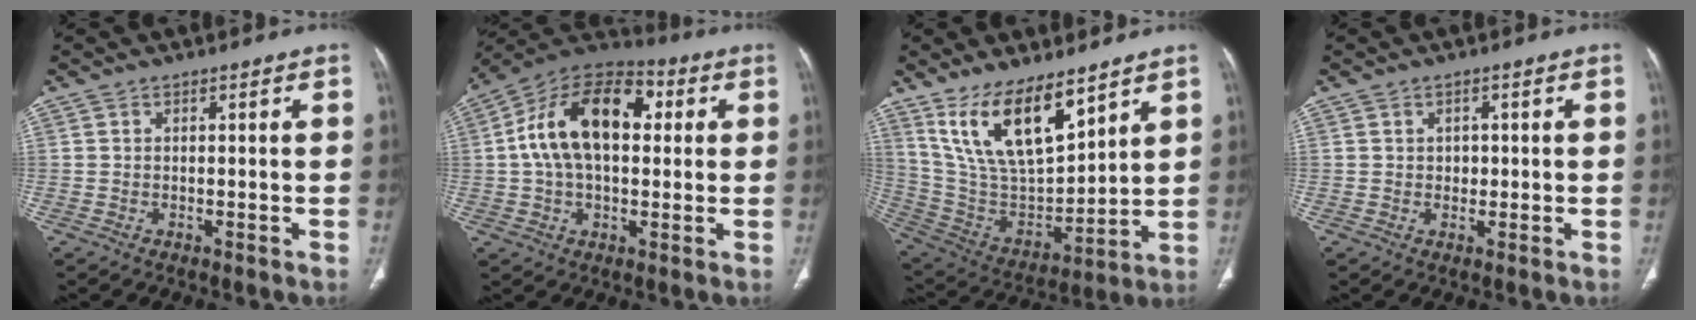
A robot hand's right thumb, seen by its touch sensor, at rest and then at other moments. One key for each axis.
{"total": 18.2, "fx": 2.9, "fy": 10.9, "fz": 14.3, "tx": -0.232, "ty": 0.033, "tz": 0.042}
{"total": 18.1, "fx": 11.6, "fy": 7.1, "fz": 11.9, "tx": -0.183, "ty": -0.059, "tz": 0.239}
{"total": 2.0, "fx": 0.4, "fy": 1.6, "fz": 1.1, "tx": -0.004, "ty": 0.000, "tz": 0.007}